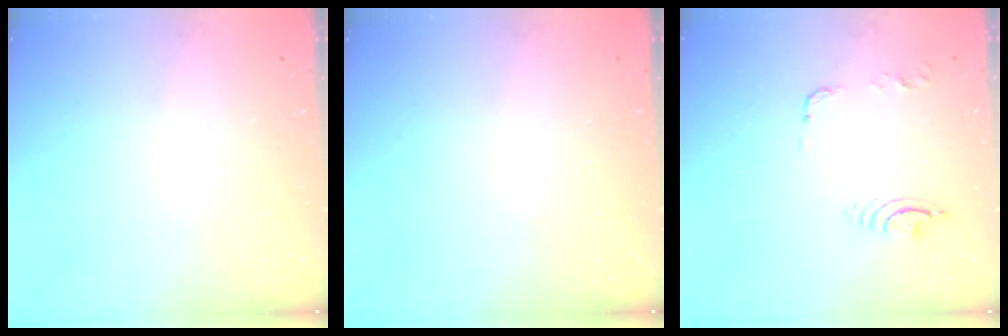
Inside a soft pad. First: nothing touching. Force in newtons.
{"total": 0.0}
{"total": 8.3, "press": 8.3, "slide": 0.8}